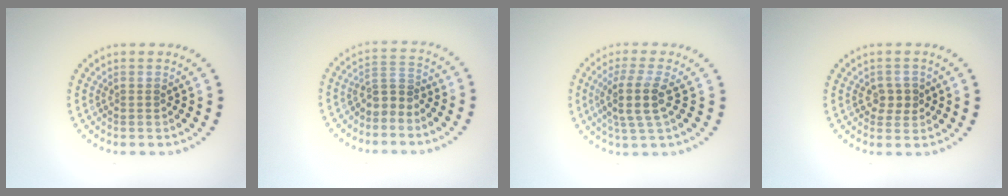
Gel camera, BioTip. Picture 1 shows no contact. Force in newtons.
{"total": 2.1, "press": 1.6, "slide": 1.3}
{"total": 3.5, "press": 2.8, "slide": 2.0}
{"total": 1.9, "press": 1.8, "slide": 0.5}